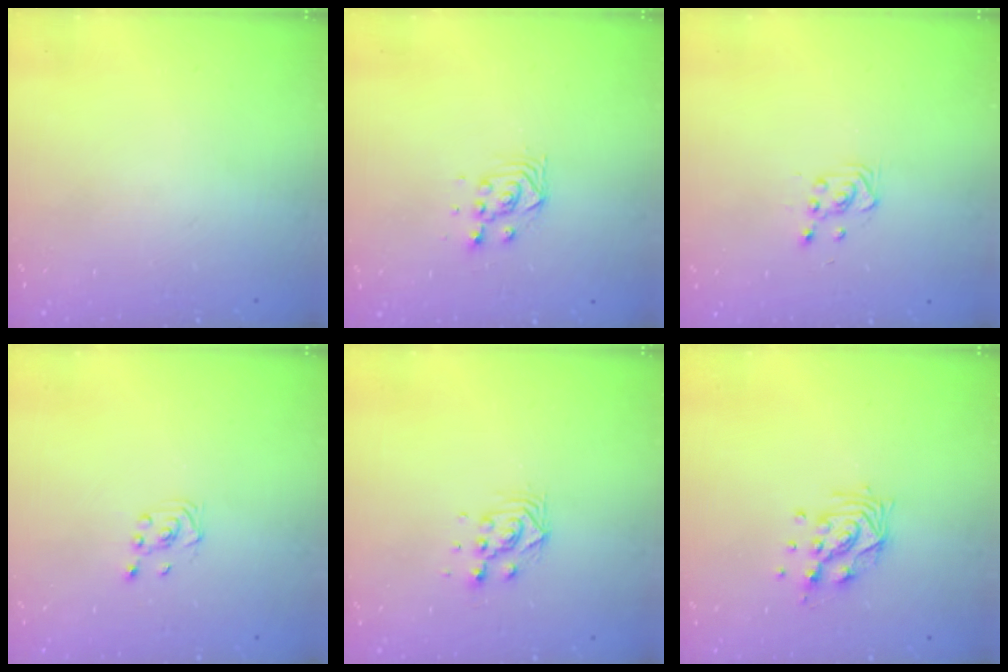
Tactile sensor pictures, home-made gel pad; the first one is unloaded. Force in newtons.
{"total": 3.5, "press": 3.5, "slide": 0.0}
{"total": 3.6, "press": 3.4, "slide": 1.1}
{"total": 1.9, "press": 1.7, "slide": 0.8}
{"total": 6.1, "press": 6.1, "slide": 0.2}
{"total": 10.0, "press": 9.9, "slide": 1.2}